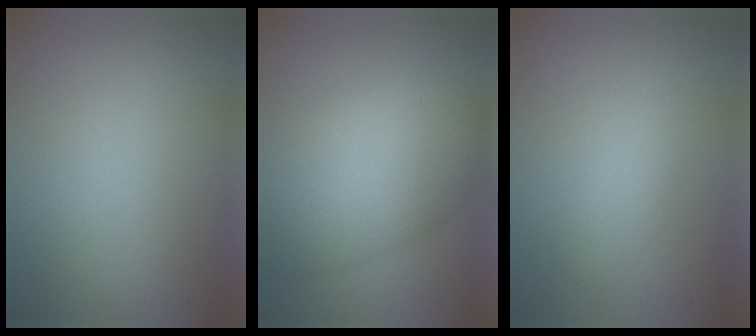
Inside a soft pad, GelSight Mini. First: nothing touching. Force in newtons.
{"total": 9.4, "press": 9.4, "slide": 0.4}
{"total": 1.8, "press": 1.8, "slide": 0.2}